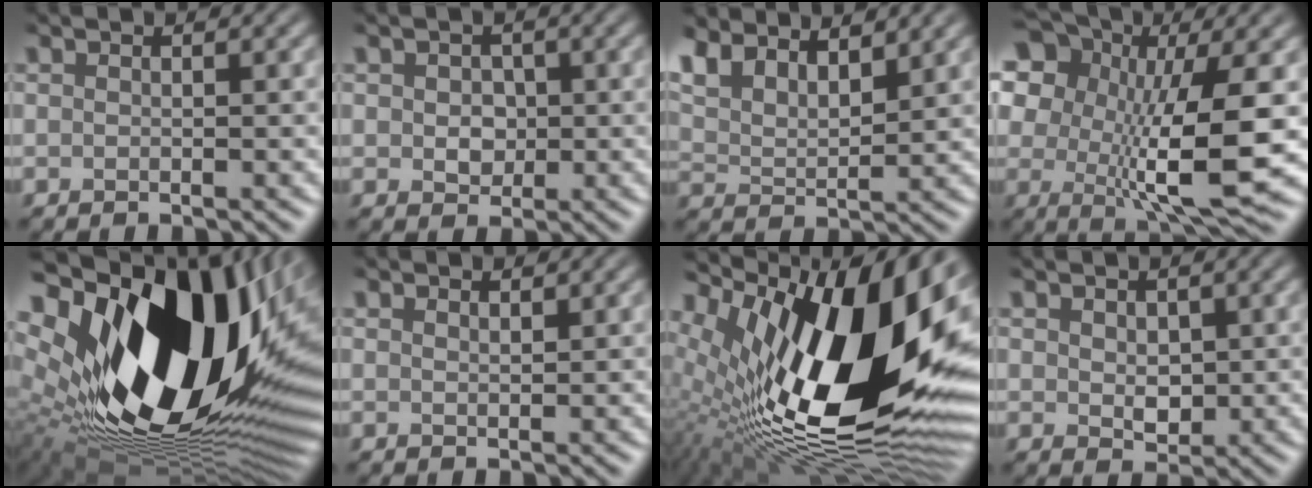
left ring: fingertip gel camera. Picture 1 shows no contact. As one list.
[{"total": 2.0, "force": [0.2, 1.6, 1.2], "torque": [-0.021, -0.002, 0.002]}, {"total": 6.5, "force": [4.9, 2.6, 3.4], "torque": [-0.075, 0.008, 0.087]}, {"total": 13.8, "force": [2.3, 7.2, 11.5], "torque": [-0.199, -0.008, 0.034]}, {"total": 21.8, "force": [4.5, 12.2, 17.5], "torque": [-0.328, -0.024, 0.091]}, {"total": 0.9, "force": [0.8, 0.2, 0.2], "torque": [-0.004, -0.001, 0.016]}, {"total": 19.7, "force": [3.6, 9.3, 17.0], "torque": [-0.293, -0.003, 0.056]}, {"total": 1.7, "force": [0.5, 1.2, 1.1], "torque": [-0.018, -0.005, 0.013]}]